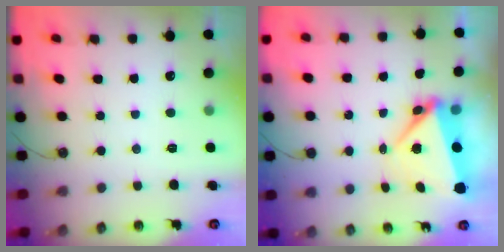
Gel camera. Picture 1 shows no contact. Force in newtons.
{"total": 6.7, "press": 6.7, "slide": 0.5}